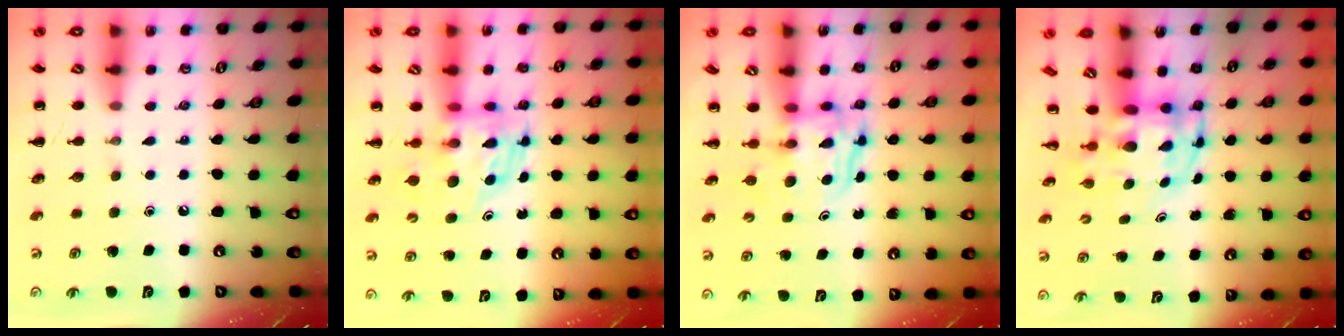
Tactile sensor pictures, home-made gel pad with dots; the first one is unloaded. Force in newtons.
{"total": 5.5, "press": 5.3, "slide": 1.4}
{"total": 3.8, "press": 3.8, "slide": 0.4}
{"total": 3.8, "press": 3.7, "slide": 0.8}